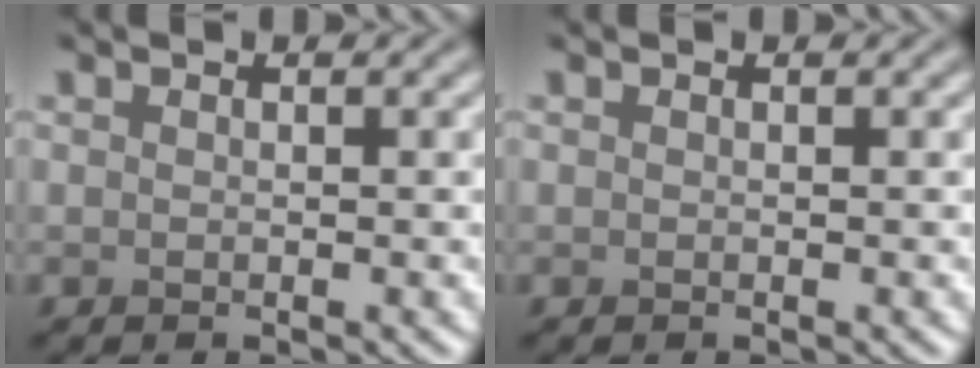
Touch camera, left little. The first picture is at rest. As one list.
[{"total": 0.0}]